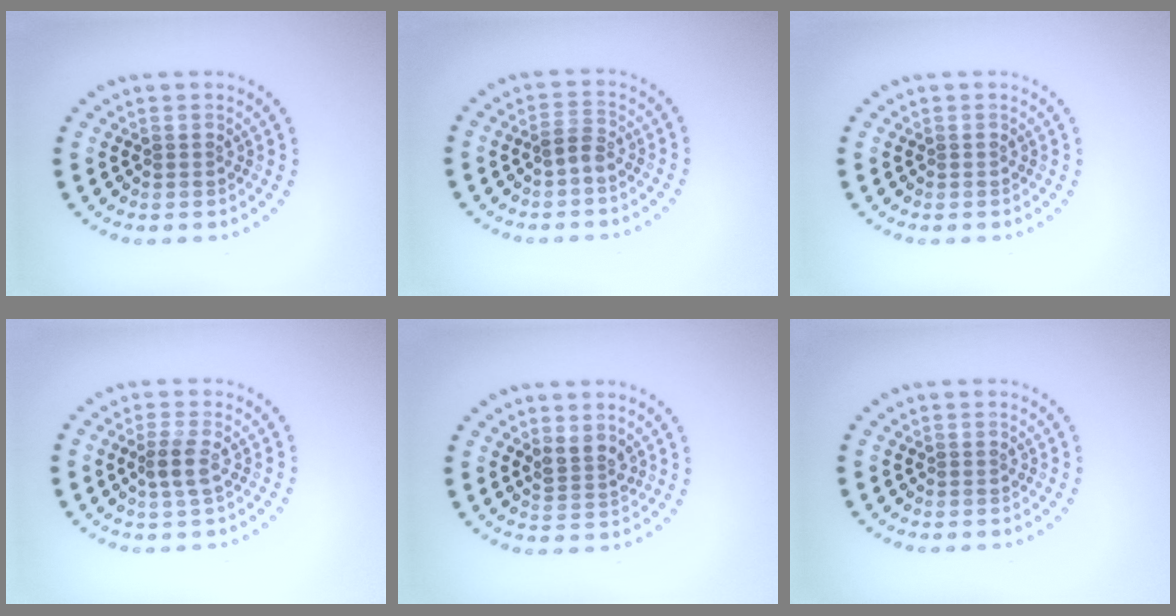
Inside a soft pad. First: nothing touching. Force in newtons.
{"total": 1.3, "press": 1.0, "slide": 0.7}
{"total": 0.0}
{"total": 2.0, "press": 1.6, "slide": 1.1}
{"total": 2.1, "press": 1.7, "slide": 1.2}
{"total": 0.0}